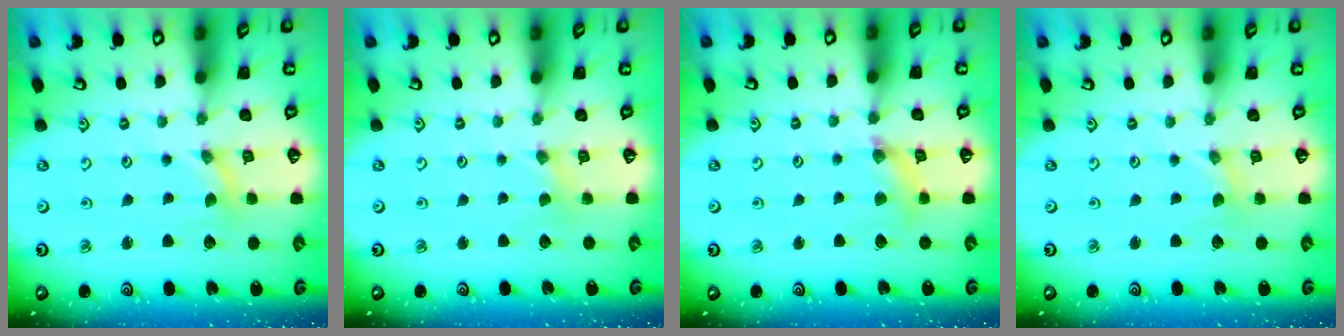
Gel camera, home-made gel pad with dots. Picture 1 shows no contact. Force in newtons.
{"total": 1.6, "press": 1.5, "slide": 0.3}
{"total": 5.5, "press": 5.5, "slide": 0.6}
{"total": 0.0}